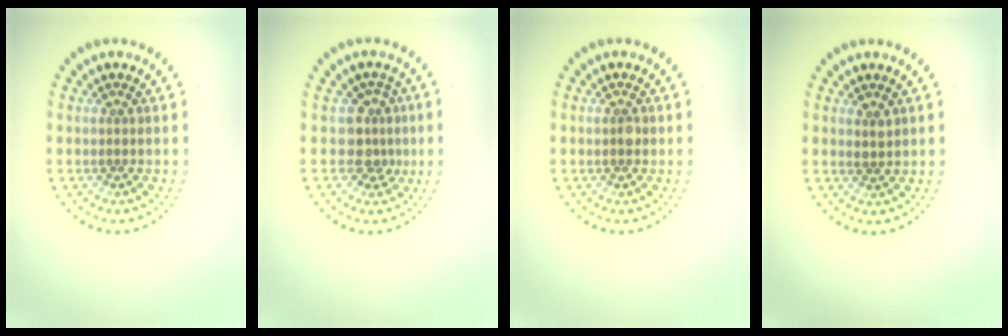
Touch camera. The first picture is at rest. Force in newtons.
{"total": 2.6, "press": 2.0, "slide": 1.7}
{"total": 1.0, "press": 1.0, "slide": 0.0}
{"total": 0.8, "press": 0.8, "slide": 0.3}